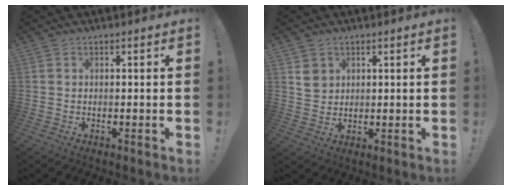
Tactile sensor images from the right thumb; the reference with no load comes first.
{"total": 4.6, "force": [2.3, 3.8, 1.2], "torque": [-0.011, -0.007, 0.046]}